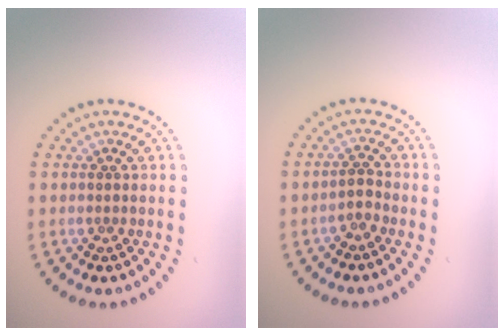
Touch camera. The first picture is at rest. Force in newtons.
{"total": 1.2, "press": 0.9, "slide": 0.7}